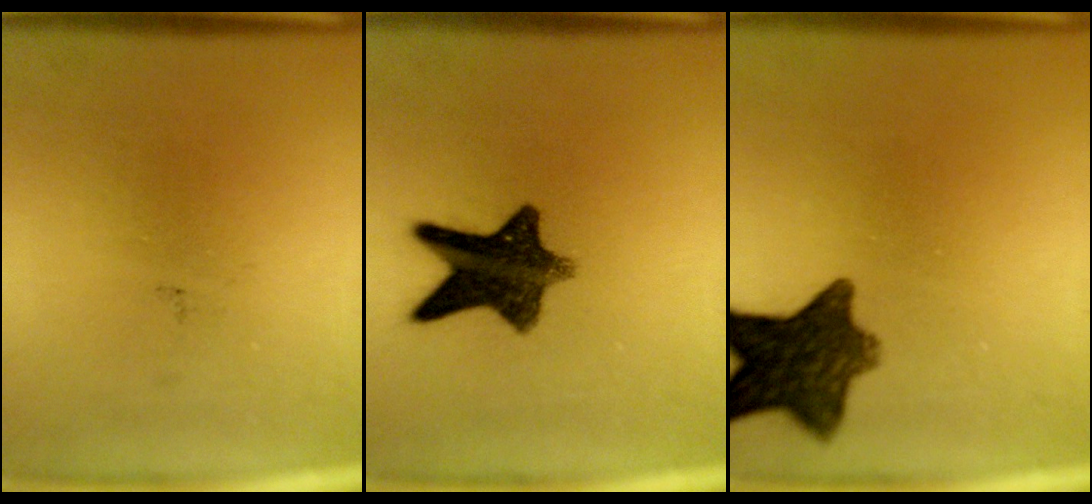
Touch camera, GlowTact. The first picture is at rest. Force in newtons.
{"total": 10.9}
{"total": 10.1}